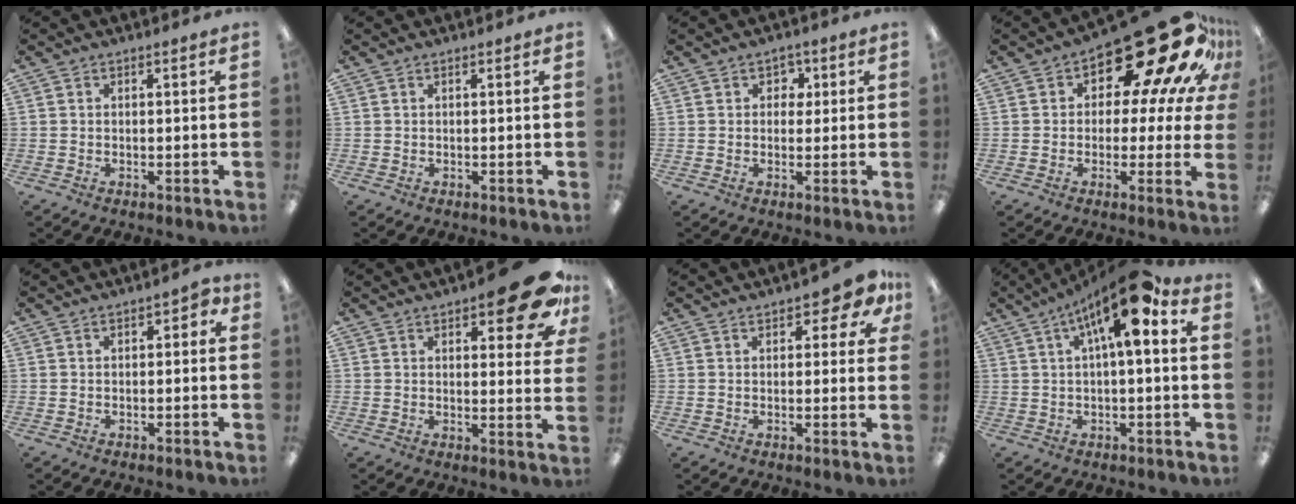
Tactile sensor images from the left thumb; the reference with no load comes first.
{"total": 0.0}
{"total": 3.0, "force": [0.8, 2.7, 1.0], "torque": [-0.010, 0.002, 0.009]}
{"total": 23.2, "force": [13.2, 9.9, 16.4], "torque": [-0.212, -0.093, 0.218]}
{"total": 2.0, "force": [-0.6, 1.4, 1.3], "torque": [-0.015, 0.003, -0.014]}
{"total": 14.0, "force": [8.3, 5.2, 10.0], "torque": [-0.123, -0.045, 0.135]}
{"total": 4.8, "force": [2.8, 2.5, 3.0], "torque": [-0.032, -0.007, 0.046]}
{"total": 14.4, "force": [5.8, 4.1, 12.5], "torque": [-0.195, -0.022, 0.093]}